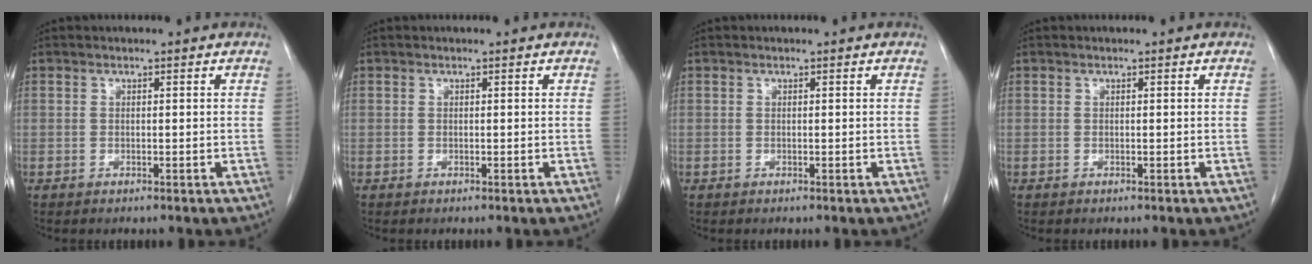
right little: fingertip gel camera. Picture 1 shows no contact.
{"total": 0.0}
{"total": 0.0}
{"total": 0.0}